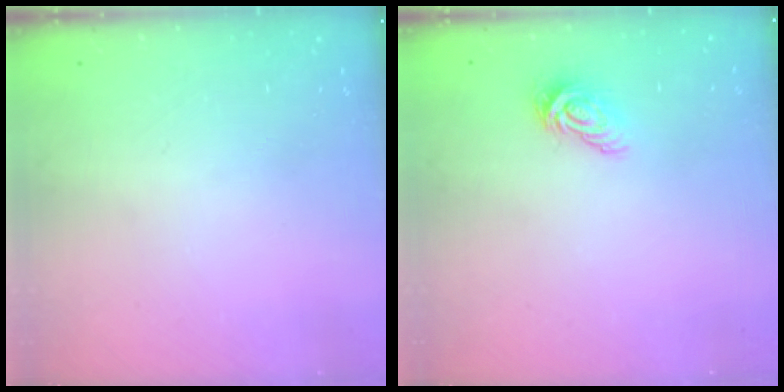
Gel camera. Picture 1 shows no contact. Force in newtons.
{"total": 8.0, "press": 8.0, "slide": 0.3}